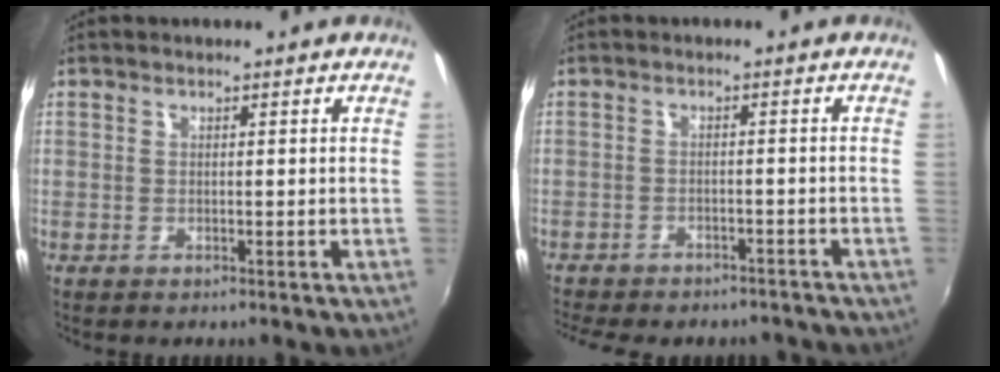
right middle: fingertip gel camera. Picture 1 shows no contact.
{"total": 12.7, "force": [-11.0, 4.2, 4.7], "torque": [-0.112, -0.017, -0.145]}